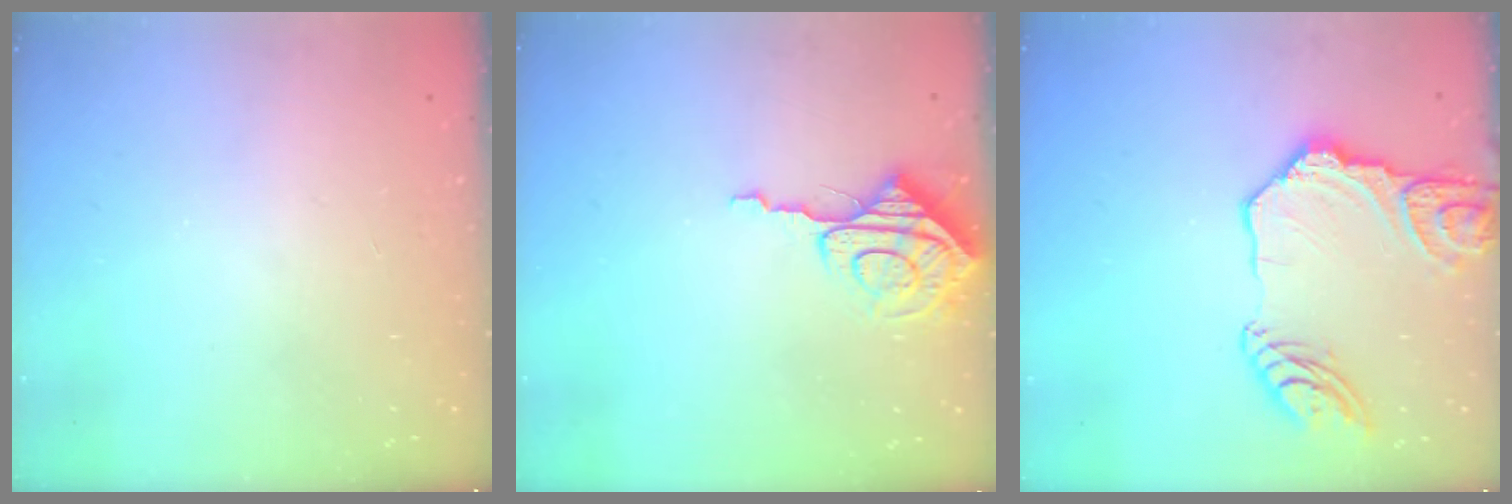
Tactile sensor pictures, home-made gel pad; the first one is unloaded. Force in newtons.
{"total": 8.5, "press": 8.5, "slide": 0.5}
{"total": 16.9, "press": 16.8, "slide": 1.9}